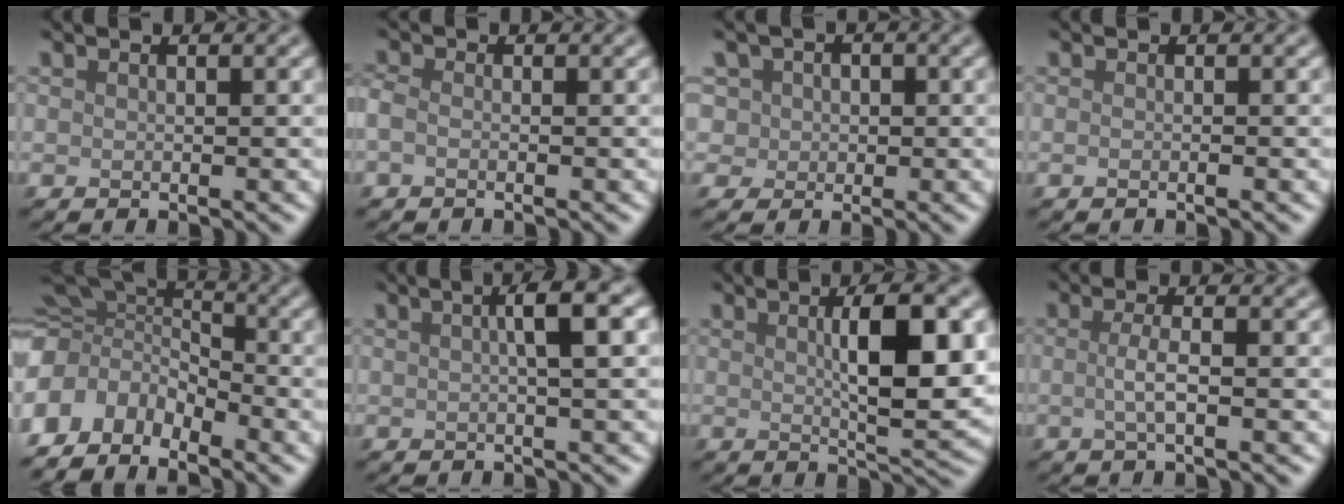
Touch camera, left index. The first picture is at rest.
{"total": 1.0, "force": [-0.5, 0.5, 0.7], "torque": [-0.019, 0.000, -0.015]}
{"total": 5.0, "force": [1.8, 4.3, 1.8], "torque": [-0.028, 0.018, 0.013]}
{"total": 0.6, "force": [-0.3, 0.0, 0.5], "torque": [-0.008, 0.000, -0.004]}
{"total": 8.1, "force": [-4.1, 5.1, 4.8], "torque": [-0.102, -0.008, -0.089]}
{"total": 3.6, "force": [0.8, 0.7, 3.5], "torque": [-0.045, 0.016, 0.007]}
{"total": 7.3, "force": [1.1, 1.7, 7.0], "torque": [-0.098, 0.004, 0.020]}
{"total": 2.3, "force": [-0.2, 0.7, 2.2], "torque": [-0.043, 0.000, -0.008]}